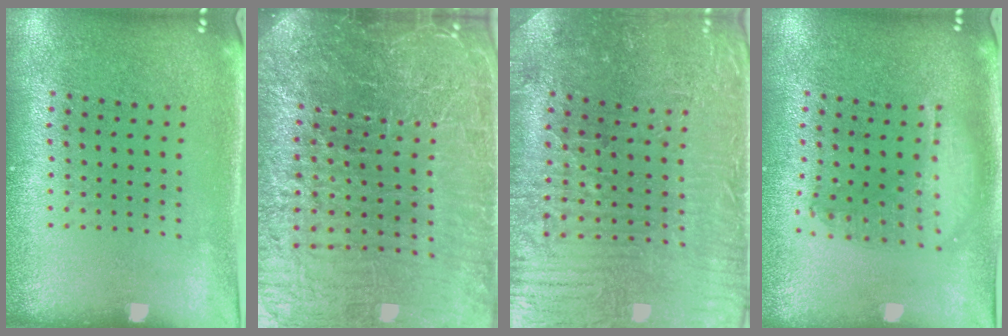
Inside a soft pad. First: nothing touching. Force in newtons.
{"total": 7.2, "press": 6.3, "slide": 3.5}
{"total": 3.7, "press": 3.6, "slide": 0.5}
{"total": 1.6, "press": 1.4, "slide": 0.7}